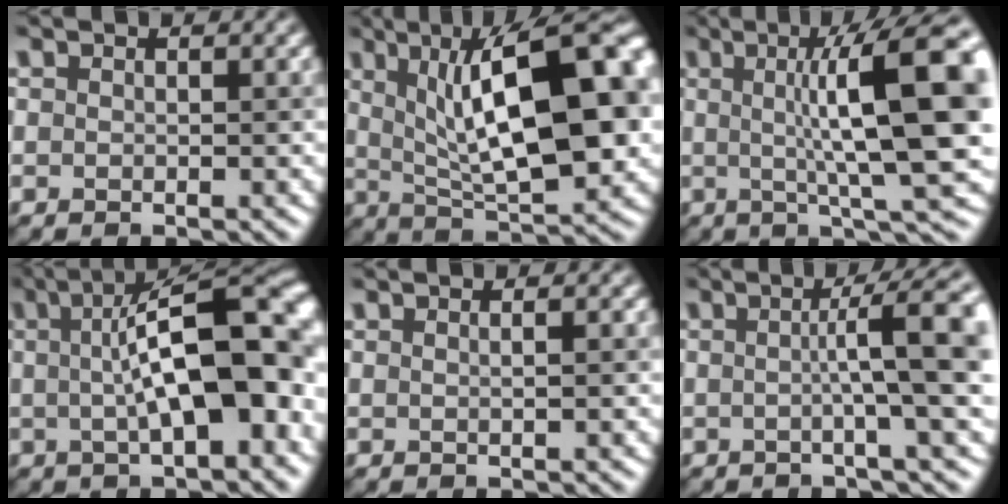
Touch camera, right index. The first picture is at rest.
{"total": 14.7, "force": [2.5, 5.5, 13.5], "torque": [-0.184, 0.020, 0.039]}
{"total": 13.6, "force": [2.2, 2.7, 13.2], "torque": [-0.154, 0.014, 0.041]}
{"total": 12.1, "force": [0.8, 3.8, 11.5], "torque": [-0.131, 0.023, 0.012]}
{"total": 1.9, "force": [0.7, 1.0, 1.5], "torque": [0.003, 0.013, -0.009]}
{"total": 9.1, "force": [0.9, 1.5, 8.9], "torque": [-0.099, 0.025, 0.012]}